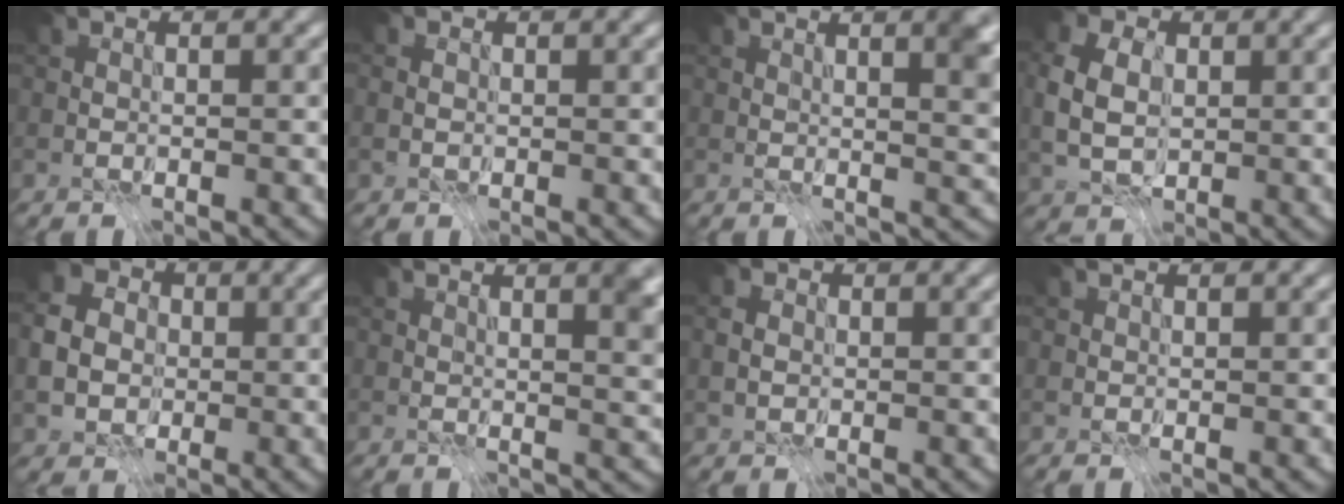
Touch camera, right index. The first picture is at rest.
{"total": 0.7, "force": [0.0, 0.6, 0.3], "torque": [-0.005, 0.002, -0.003]}
{"total": 4.4, "force": [2.1, 0.9, 3.7], "torque": [-0.037, 0.003, 0.033]}
{"total": 5.7, "force": [0.5, 4.3, 3.7], "torque": [-0.087, 0.012, 0.002]}
{"total": 4.2, "force": [-0.3, 3.6, 2.1], "torque": [-0.051, 0.008, -0.010]}
{"total": 3.6, "force": [1.9, 0.7, 3.0], "torque": [-0.036, 0.001, 0.030]}
{"total": 1.3, "force": [0.2, 1.1, 0.8], "torque": [-0.020, 0.005, -0.001]}
{"total": 0.8, "force": [0.7, 0.4, 0.0], "torque": [-0.002, -0.002, 0.011]}